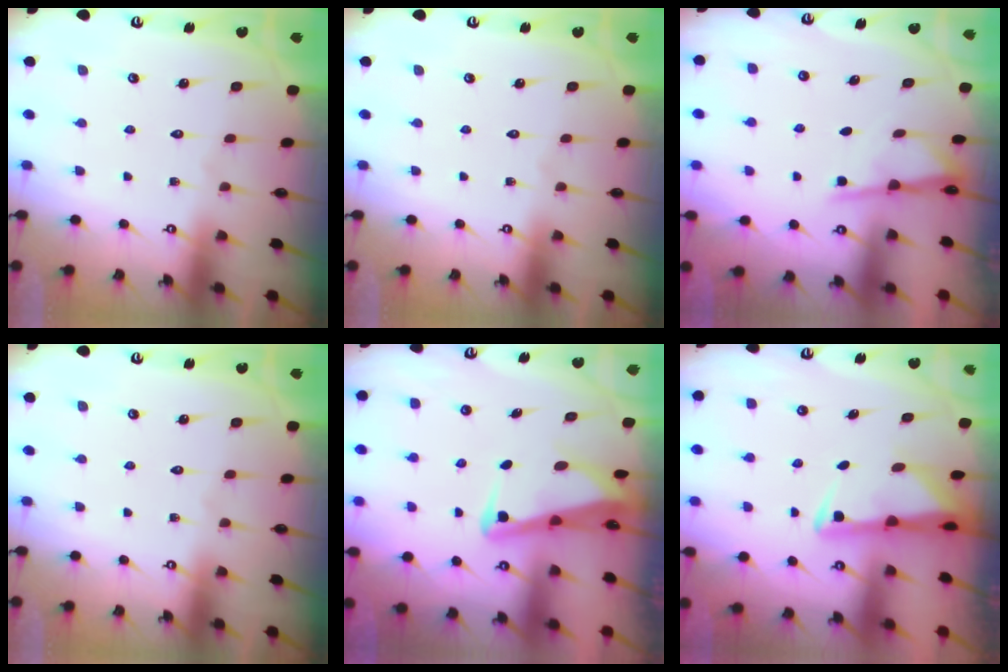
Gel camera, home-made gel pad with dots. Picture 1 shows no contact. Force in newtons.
{"total": 0.0}
{"total": 2.2, "press": 2.2, "slide": 0.3}
{"total": 0.0}
{"total": 4.0, "press": 3.8, "slide": 1.0}
{"total": 2.8, "press": 2.8, "slide": 0.6}